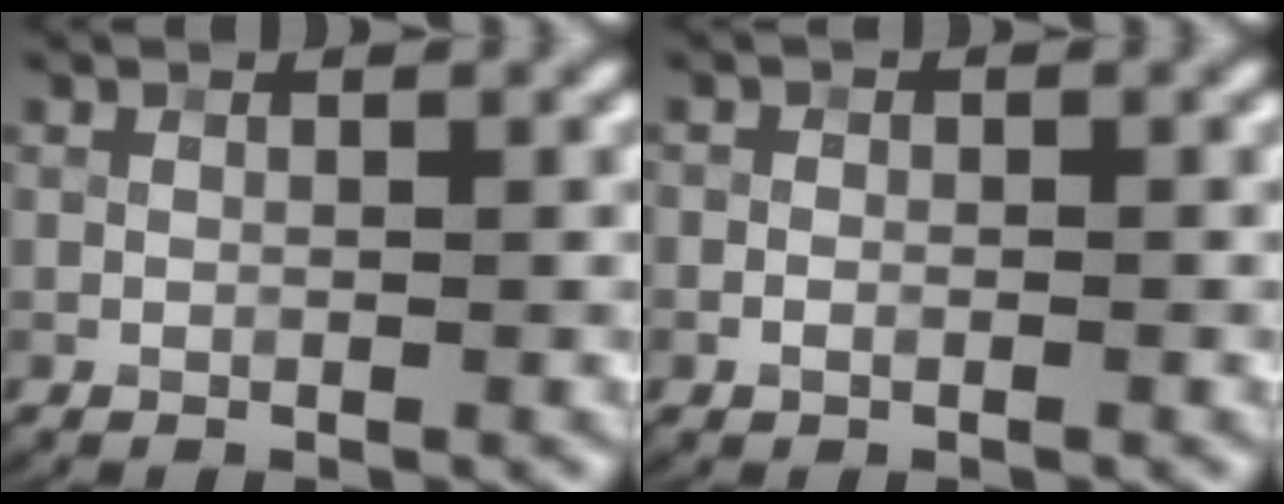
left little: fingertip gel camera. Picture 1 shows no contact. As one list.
[{"total": 0.7, "force": [-0.5, 0.5, 0.0], "torque": [0.001, -0.002, -0.010]}]